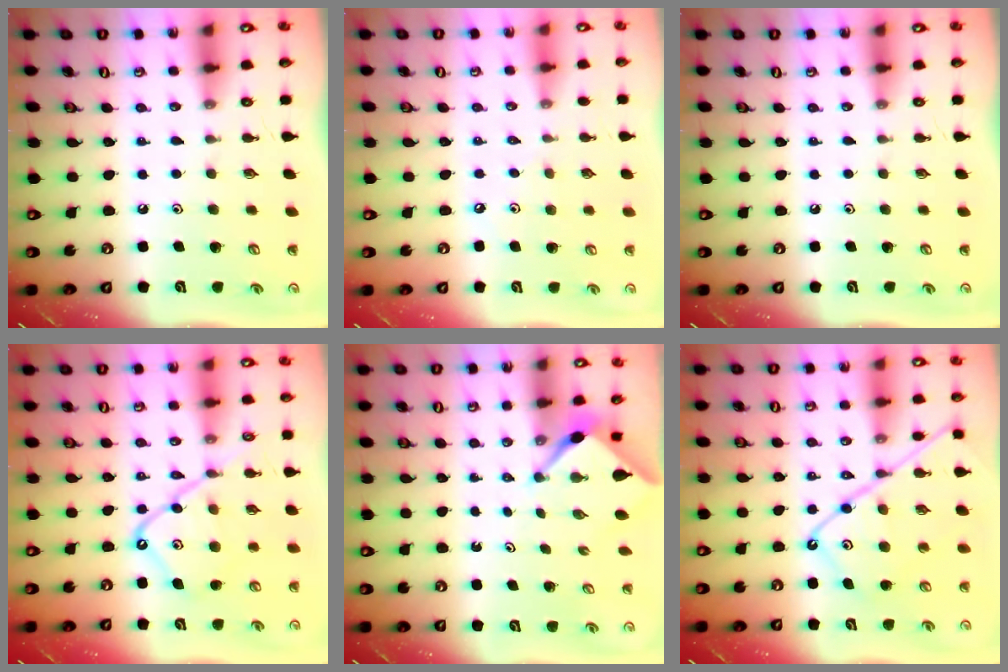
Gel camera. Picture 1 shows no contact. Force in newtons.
{"total": 4.0, "press": 3.9, "slide": 0.6}
{"total": 0.0}
{"total": 14.5, "press": 14.5, "slide": 1.0}
{"total": 2.2, "press": 2.2, "slide": 0.3}
{"total": 13.3, "press": 13.3, "slide": 1.3}